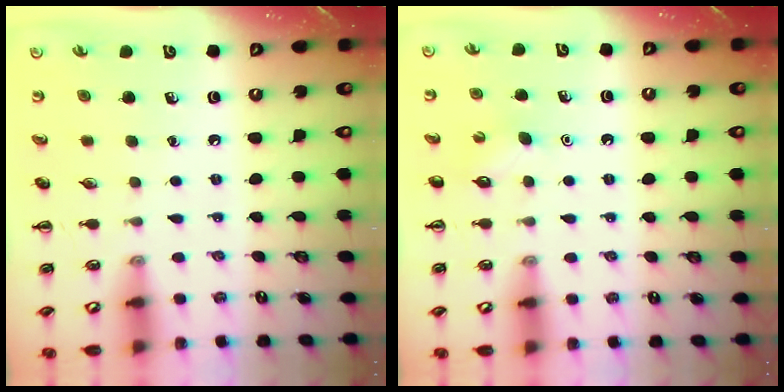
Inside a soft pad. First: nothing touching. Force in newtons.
{"total": 2.8, "press": 2.7, "slide": 0.8}